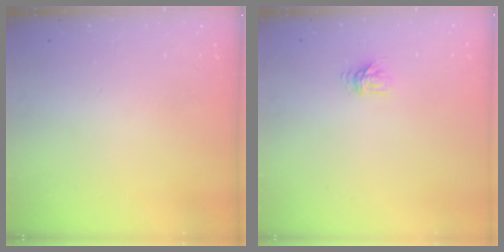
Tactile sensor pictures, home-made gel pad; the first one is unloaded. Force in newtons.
{"total": 4.3, "press": 4.3, "slide": 0.5}